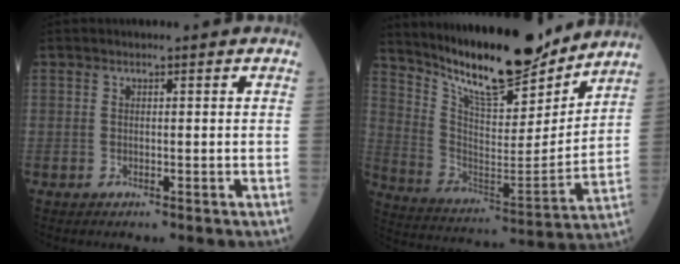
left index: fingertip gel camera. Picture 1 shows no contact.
{"total": 18.2, "force": [15.9, 3.1, 8.1], "torque": [-0.147, -0.027, 0.272]}